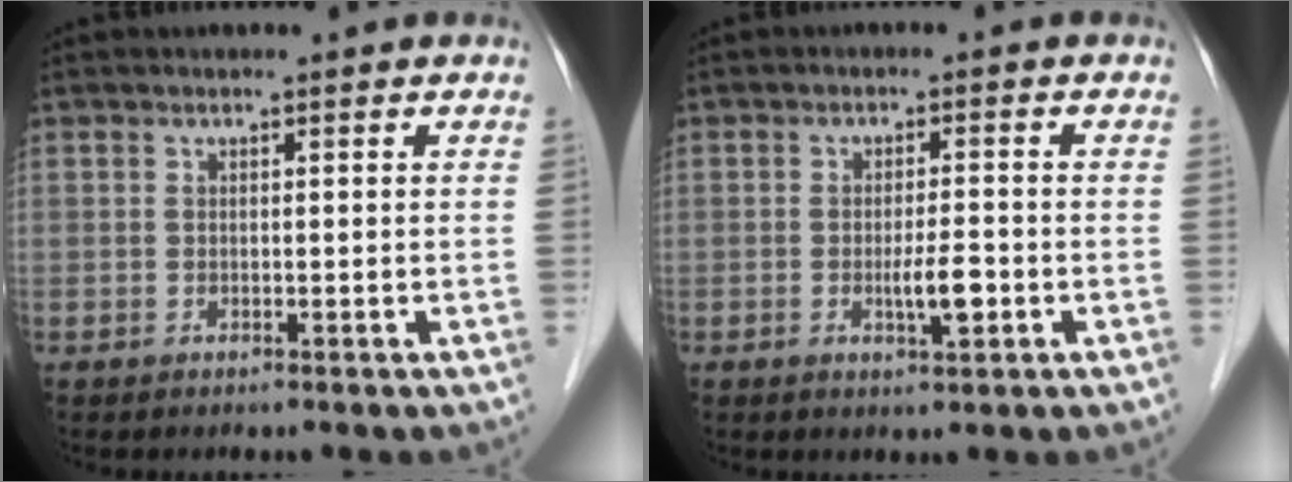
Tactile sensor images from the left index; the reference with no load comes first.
{"total": 3.6, "force": [-1.1, 0.6, 3.4], "torque": [-0.061, -0.002, -0.017]}